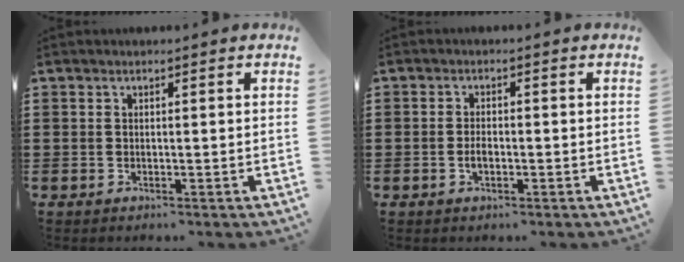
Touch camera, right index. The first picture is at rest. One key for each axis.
{"total": 1.9, "fx": -0.6, "fy": 0.9, "fz": 1.5, "tx": -0.030, "ty": 0.001, "tz": -0.011}